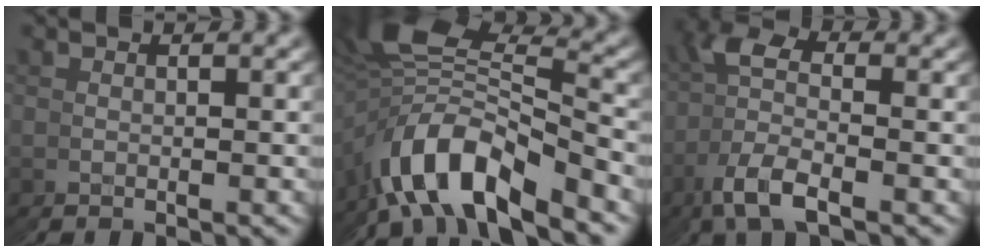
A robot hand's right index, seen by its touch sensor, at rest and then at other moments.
{"total": 10.1, "force": [-2.3, 6.2, 7.7], "torque": [-0.162, -0.030, -0.025]}
{"total": 5.8, "force": [0.9, 3.8, 4.4], "torque": [-0.110, -0.014, 0.018]}